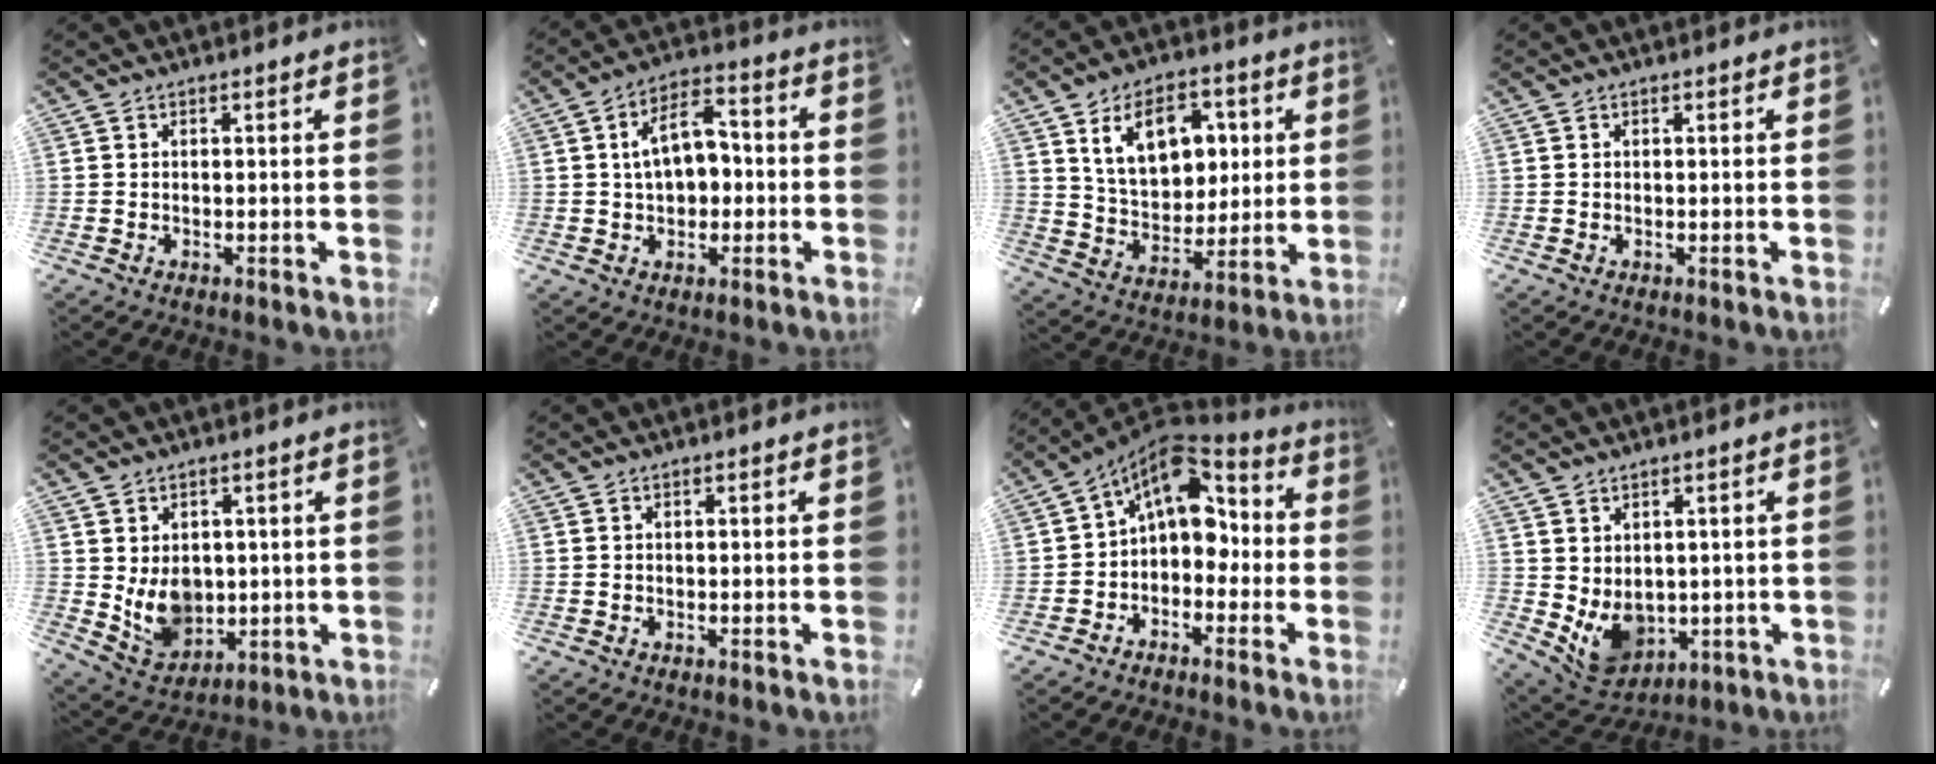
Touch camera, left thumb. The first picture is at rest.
{"total": 9.7, "force": [0.7, 6.7, 7.0], "torque": [-0.116, 0.009, 0.011]}
{"total": 14.5, "force": [5.7, 10.4, 8.3], "torque": [-0.141, -0.004, 0.108]}
{"total": 0.0}
{"total": 8.9, "force": [1.4, 7.7, 4.1], "torque": [-0.081, -0.021, 0.030]}
{"total": 0.0}
{"total": 11.5, "force": [4.1, 7.8, 7.5], "torque": [-0.127, -0.031, 0.075]}
{"total": 7.6, "force": [1.0, 6.7, 3.5], "torque": [-0.072, -0.027, 0.024]}